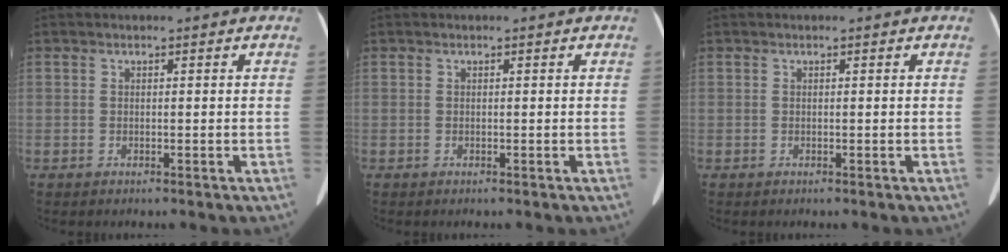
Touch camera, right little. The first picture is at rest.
{"total": 0.0}
{"total": 0.0}